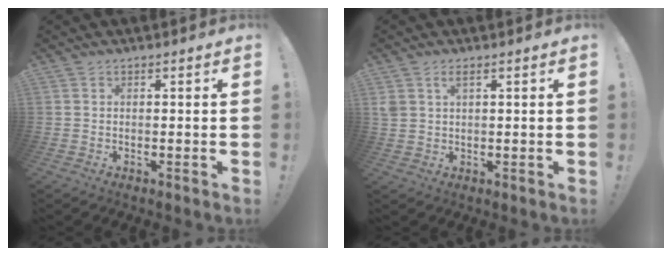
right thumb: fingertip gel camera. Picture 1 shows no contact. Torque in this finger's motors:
{"motor_torque": [0.16, 0.52, 0.24, 0.14, 0.00]}